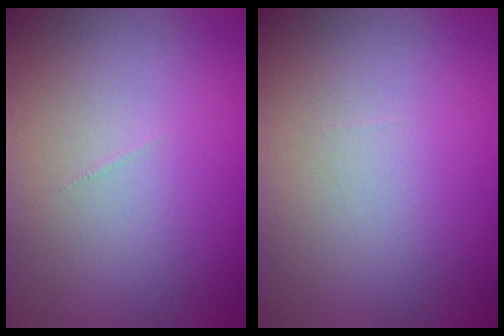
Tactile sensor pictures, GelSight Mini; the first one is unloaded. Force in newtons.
{"total": 0.0}